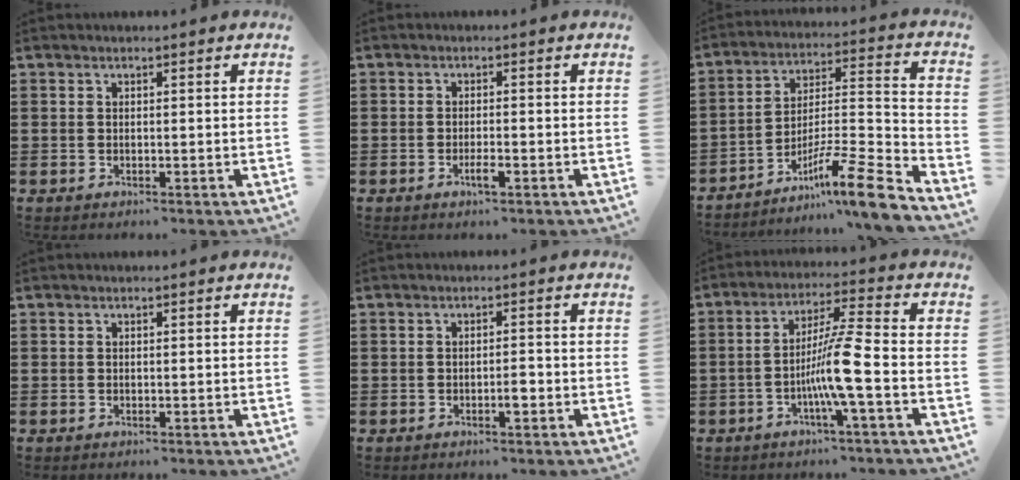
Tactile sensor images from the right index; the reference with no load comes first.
{"total": 2.2, "force": [-1.3, 0.2, 1.8], "torque": [-0.039, -0.005, -0.024]}
{"total": 11.3, "force": [-8.6, 0.4, 7.3], "torque": [-0.108, 0.012, -0.164]}
{"total": 0.0}
{"total": 2.1, "force": [-0.8, 0.6, 1.9], "torque": [-0.033, 0.004, -0.016]}
{"total": 8.8, "force": [-3.0, -0.1, 8.2], "torque": [-0.160, -0.009, -0.062]}